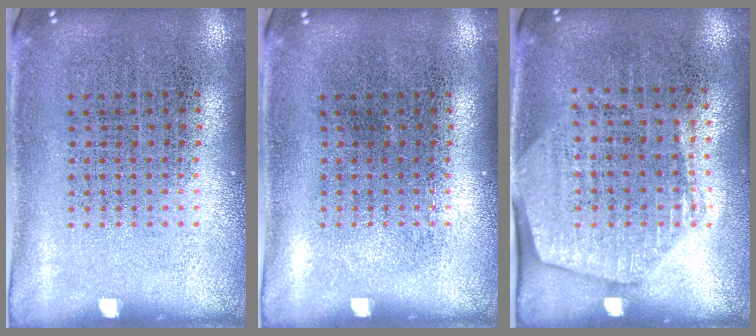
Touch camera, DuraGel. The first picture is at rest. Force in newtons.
{"total": 0.0}
{"total": 1.6, "press": 1.4, "slide": 0.8}